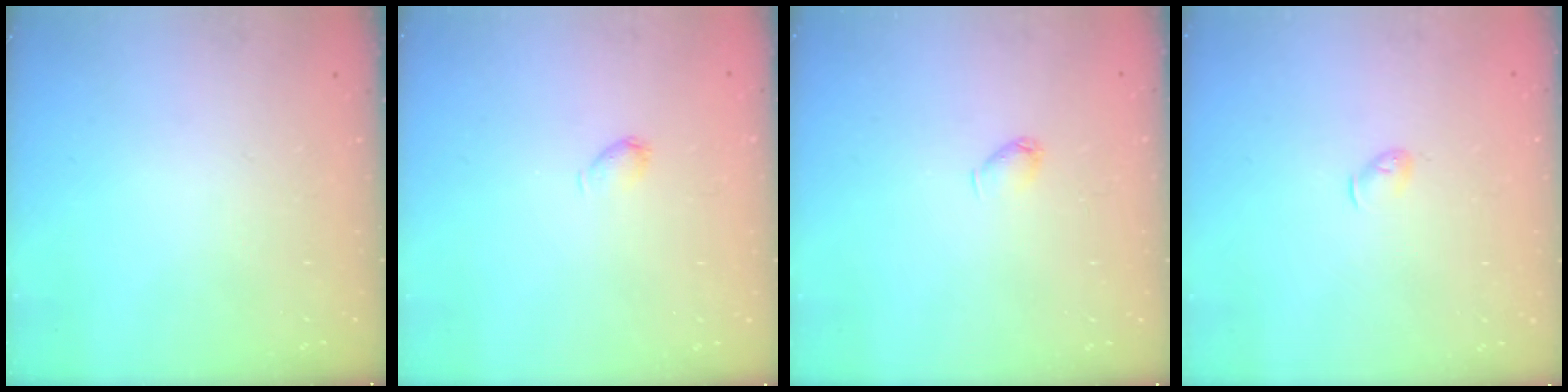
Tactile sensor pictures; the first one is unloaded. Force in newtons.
{"total": 3.1, "press": 3.1, "slide": 0.5}
{"total": 3.0, "press": 3.0, "slide": 0.3}
{"total": 3.9, "press": 3.8, "slide": 0.8}